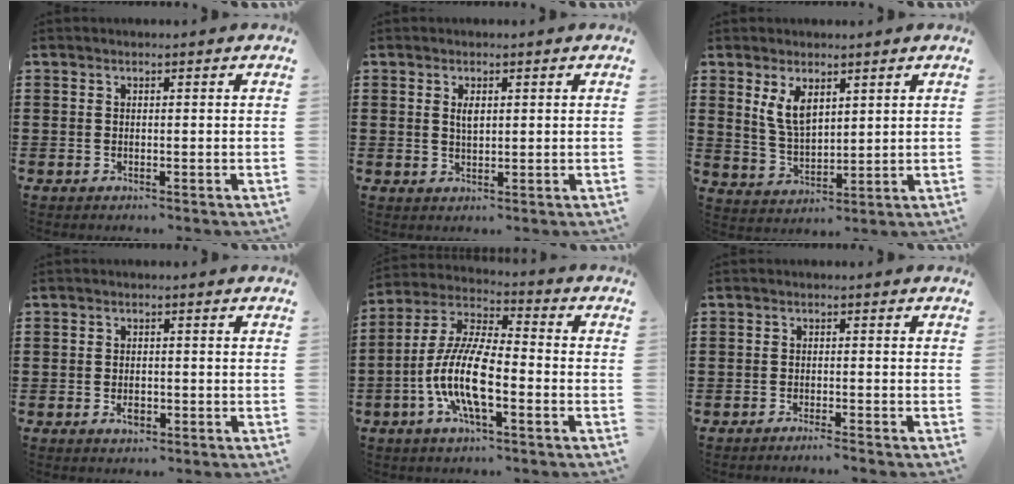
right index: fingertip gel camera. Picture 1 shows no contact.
{"total": 2.0, "force": [0.6, 0.7, 1.7], "torque": [-0.036, 0.003, 0.010]}
{"total": 5.4, "force": [2.5, 2.6, 4.0], "torque": [-0.094, 0.001, 0.043]}
{"total": 2.1, "force": [-0.8, 1.1, 1.6], "torque": [-0.031, 0.000, -0.014]}
{"total": 10.9, "force": [-3.8, 2.9, 9.9], "torque": [-0.234, -0.017, -0.078]}
{"total": 1.6, "force": [-1.5, -0.3, 0.5], "torque": [-0.009, 0.000, -0.029]}